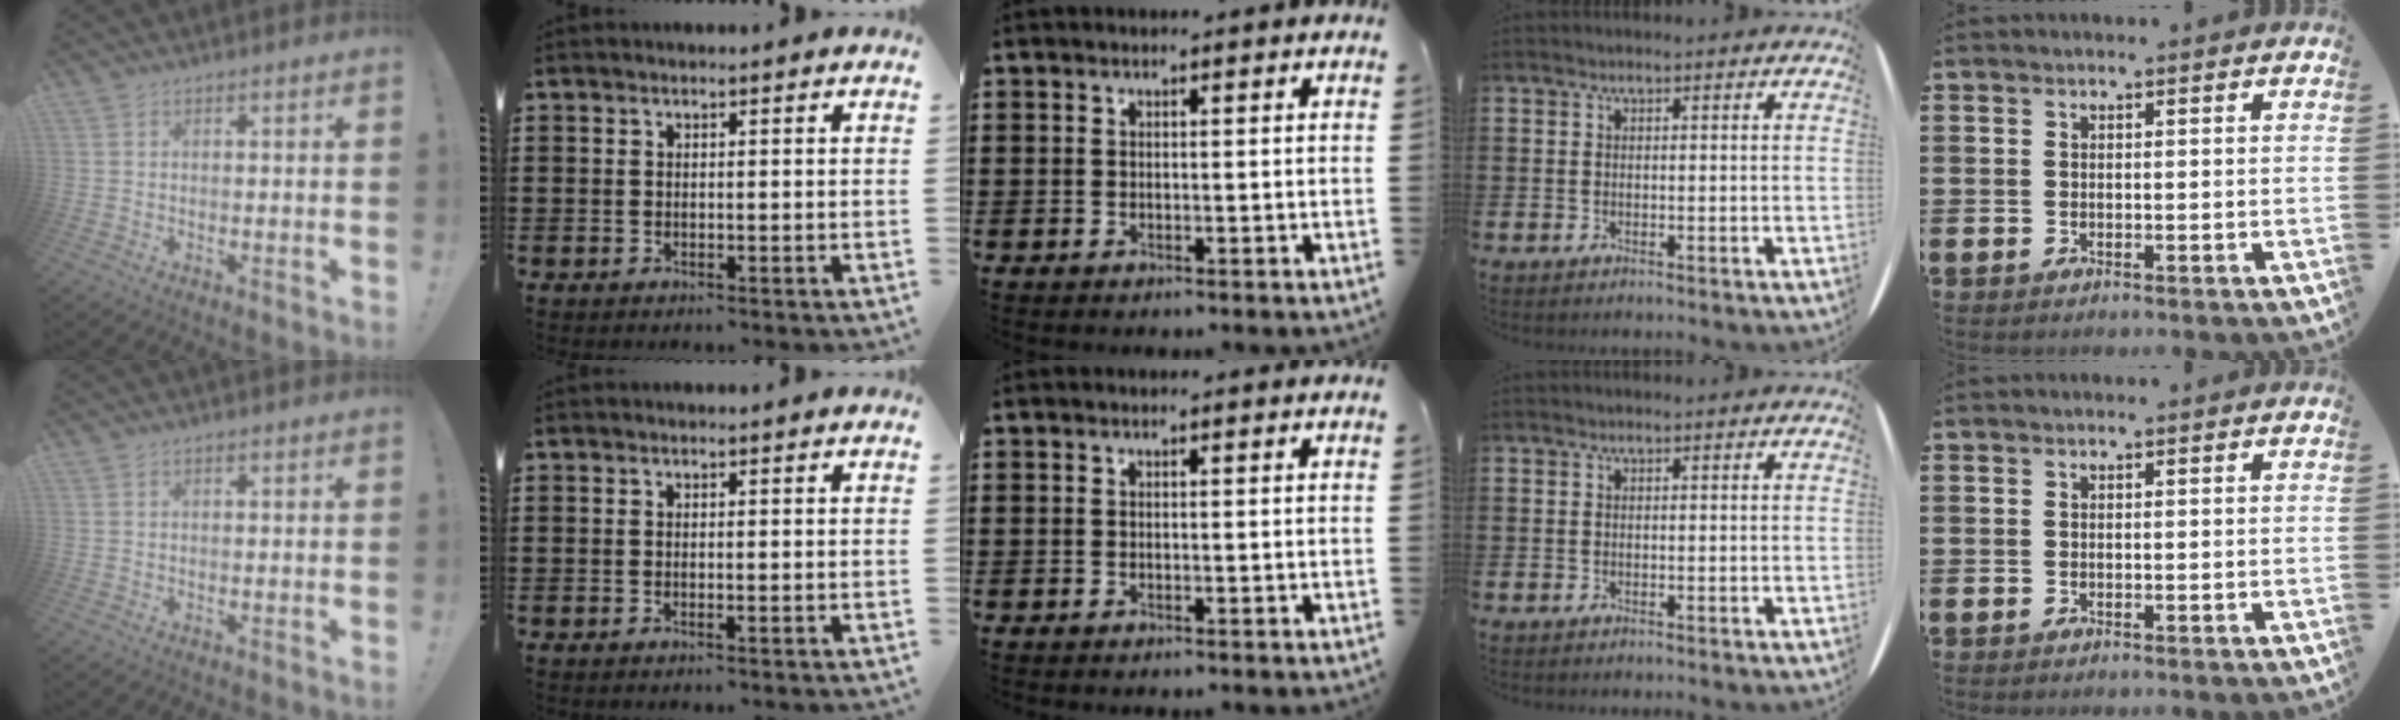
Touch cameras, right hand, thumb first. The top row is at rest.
{"index": {"total": 0.5, "force": [0.0, -0.1, 0.5], "torque": [-0.008, -0.006, 0.002]}}